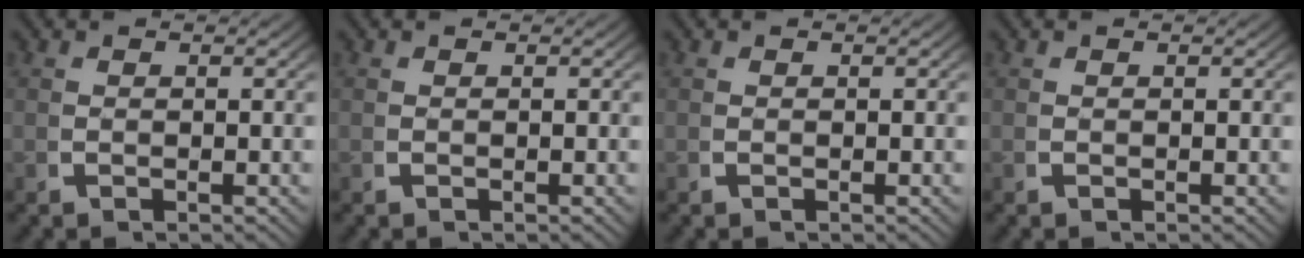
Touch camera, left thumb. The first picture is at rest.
{"total": 0.0}
{"total": 0.0}
{"total": 0.0}